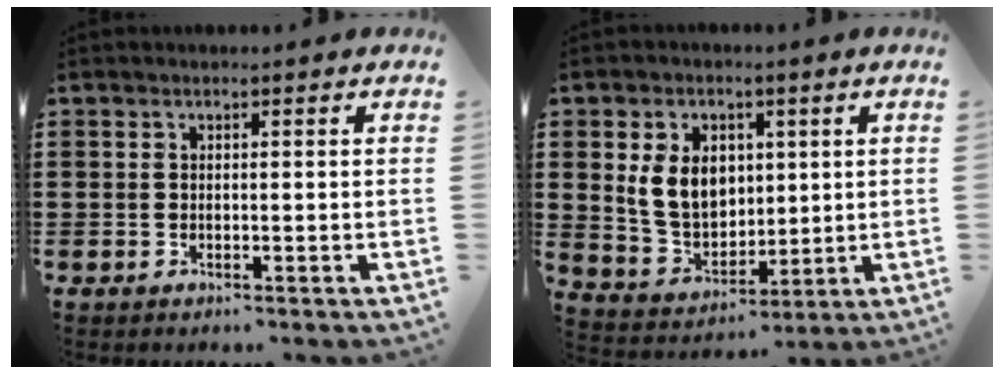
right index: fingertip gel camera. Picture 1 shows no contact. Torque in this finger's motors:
{"motor_torque": [0.62, -0.02, 0.90, 0.16]}